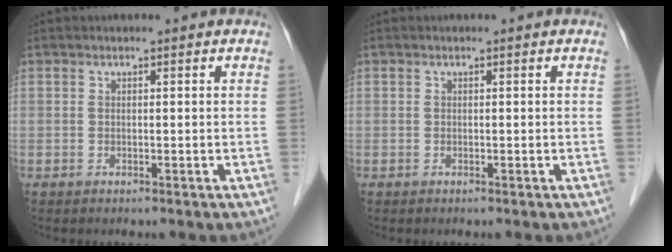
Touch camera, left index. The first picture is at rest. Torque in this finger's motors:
{"motor_torque": [0.00, 0.00, 0.00, 0.00]}